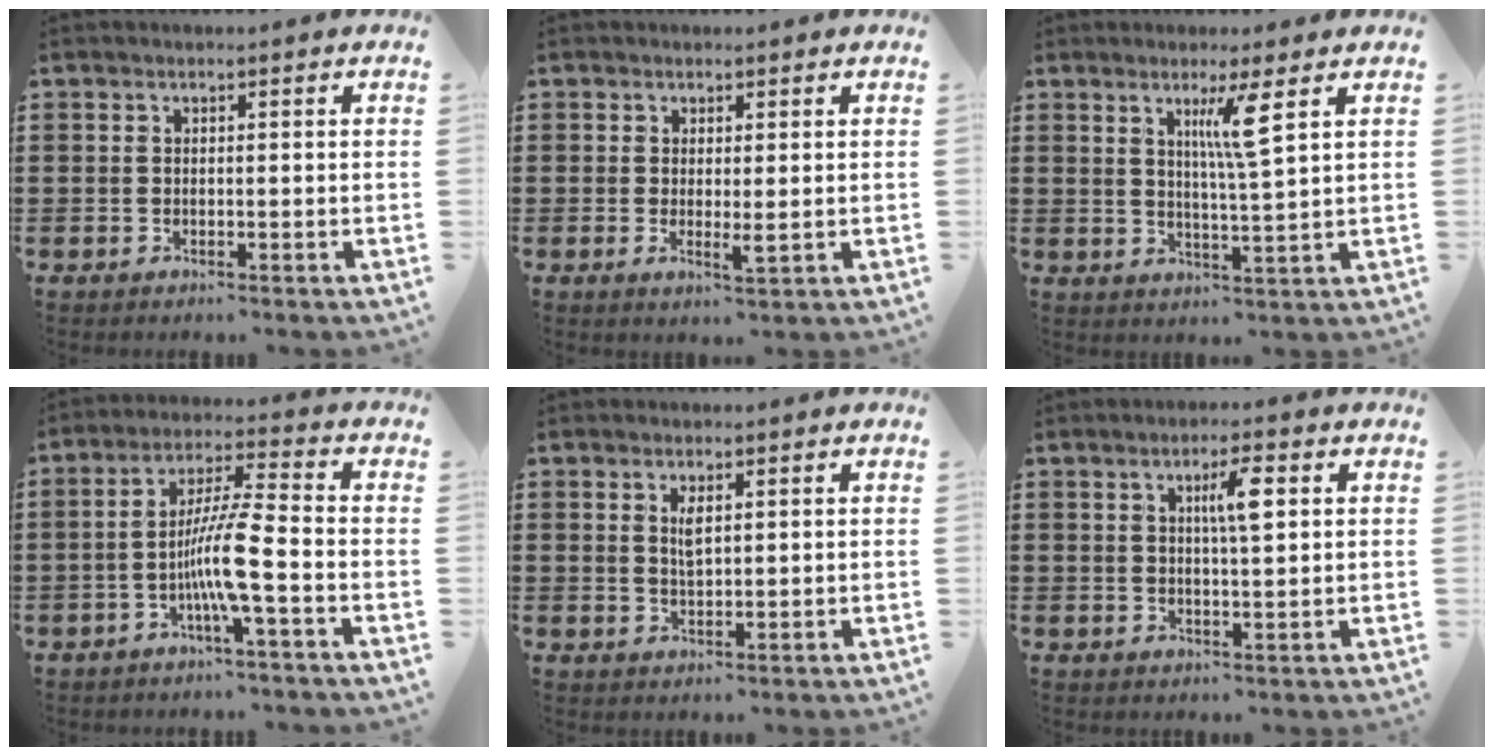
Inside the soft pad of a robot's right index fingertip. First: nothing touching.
{"total": 2.1, "force": [0.3, 0.5, 2.0], "torque": [-0.030, -0.008, 0.006]}
{"total": 5.6, "force": [2.6, -0.3, 4.9], "torque": [-0.095, -0.006, 0.038]}
{"total": 8.6, "force": [-2.8, 0.5, 8.1], "torque": [-0.166, -0.009, -0.059]}
{"total": 2.6, "force": [1.0, 0.9, 2.2], "torque": [-0.040, 0.000, 0.014]}
{"total": 4.8, "force": [1.5, 1.0, 4.5], "torque": [-0.076, 0.004, 0.017]}